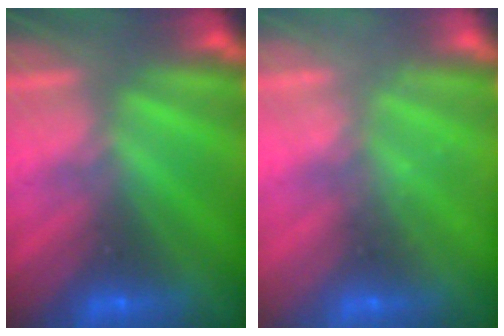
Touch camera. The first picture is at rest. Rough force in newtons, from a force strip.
{"total": 2.2}